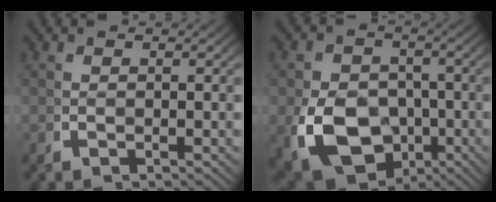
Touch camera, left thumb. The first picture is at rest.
{"total": 11.2, "force": [-3.8, 8.9, 5.6], "torque": [-0.126, -0.058, -0.039]}